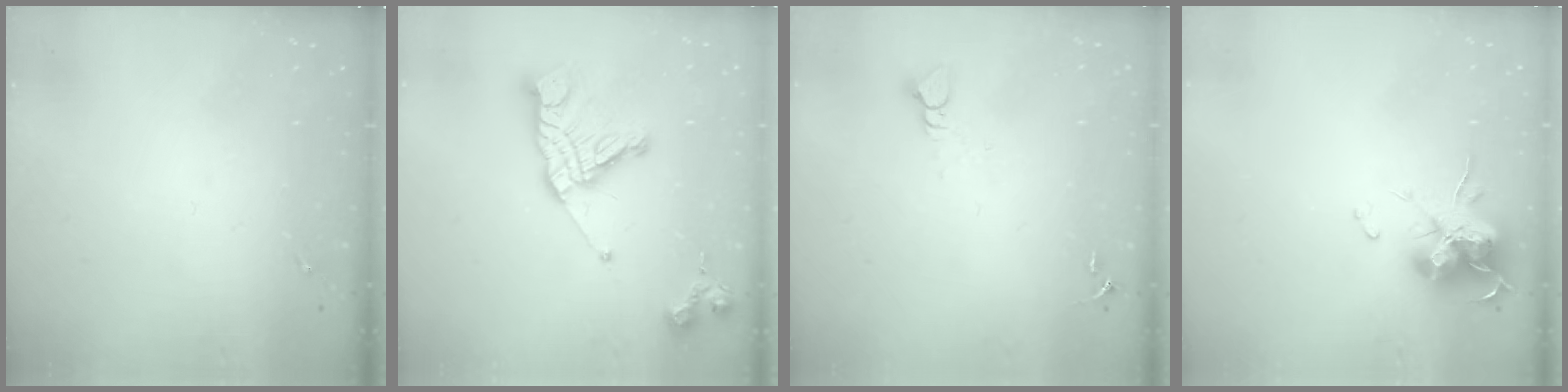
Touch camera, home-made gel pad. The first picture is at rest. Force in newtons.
{"total": 16.2, "press": 16.1, "slide": 1.6}
{"total": 3.9, "press": 3.8, "slide": 0.5}
{"total": 15.2, "press": 15.1, "slide": 2.0}